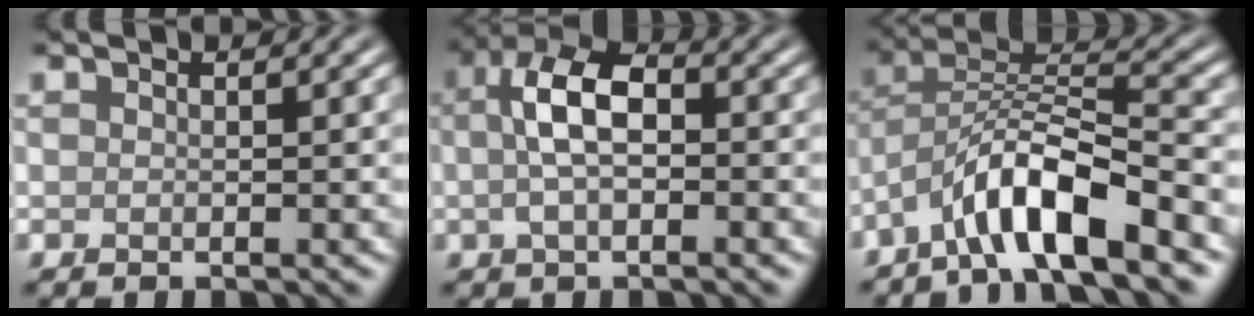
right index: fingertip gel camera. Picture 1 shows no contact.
{"total": 5.6, "force": [-0.1, 2.8, 4.9], "torque": [-0.097, 0.011, -0.009]}
{"total": 7.5, "force": [-4.6, 1.6, 5.8], "torque": [-0.103, 0.015, -0.086]}